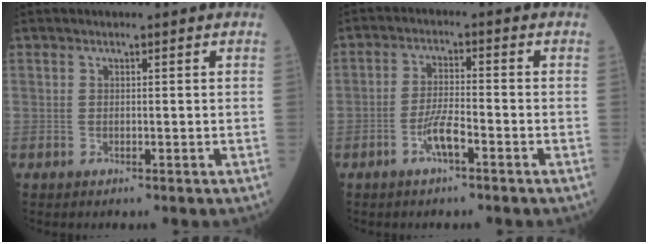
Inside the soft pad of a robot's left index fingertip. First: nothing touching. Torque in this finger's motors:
{"motor_torque": [0.65, 0.38, 0.31, 0.06]}